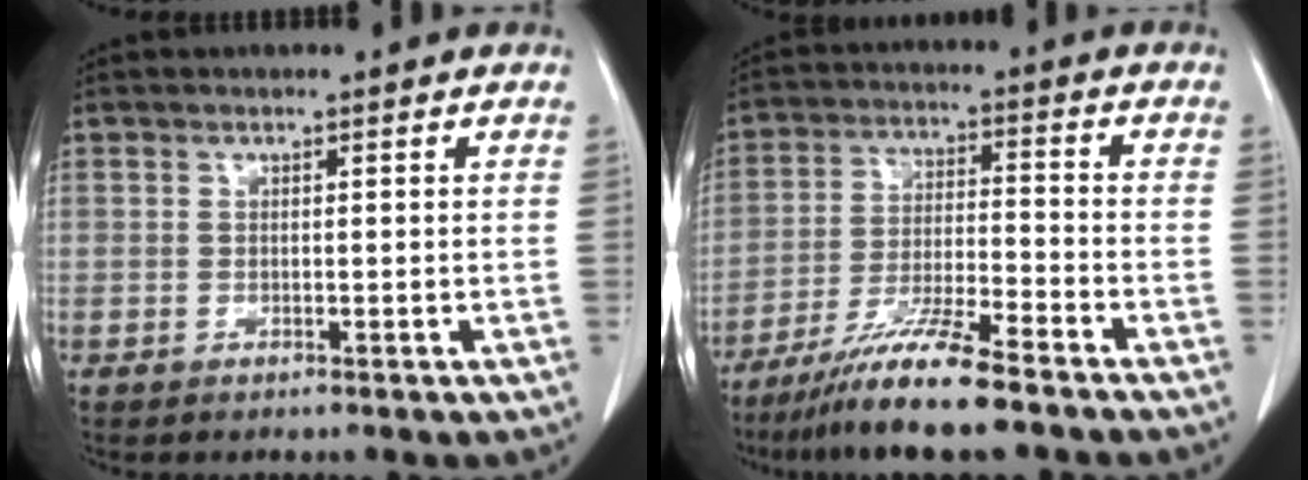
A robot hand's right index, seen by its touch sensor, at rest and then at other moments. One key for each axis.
{"total": 10.9, "fx": -8.4, "fy": 0.2, "fz": 7.0, "tx": -0.130, "ty": -0.029, "tz": -0.153}